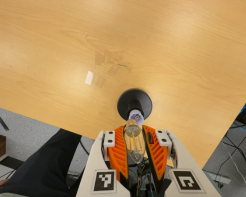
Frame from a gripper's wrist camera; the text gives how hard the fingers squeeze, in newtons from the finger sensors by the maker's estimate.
{"total": 19.5, "left": 20.6, "right": 18.3}